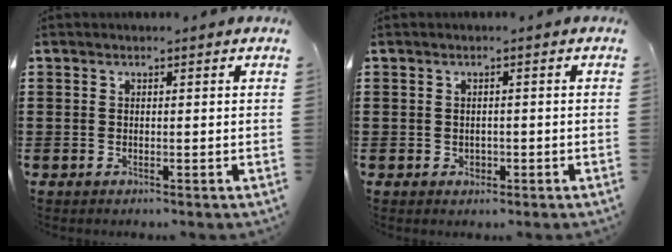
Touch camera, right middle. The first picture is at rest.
{"total": 1.1, "force": [-0.3, 1.0, 0.5], "torque": [-0.013, 0.003, -0.006]}